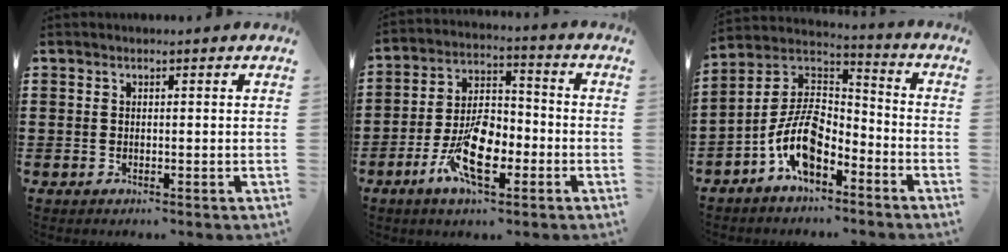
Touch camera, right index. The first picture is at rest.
{"total": 10.3, "force": [-4.4, 4.8, 8.0], "torque": [-0.168, 0.002, -0.078]}
{"total": 10.1, "force": [-5.4, 4.7, 7.1], "torque": [-0.170, -0.005, -0.110]}